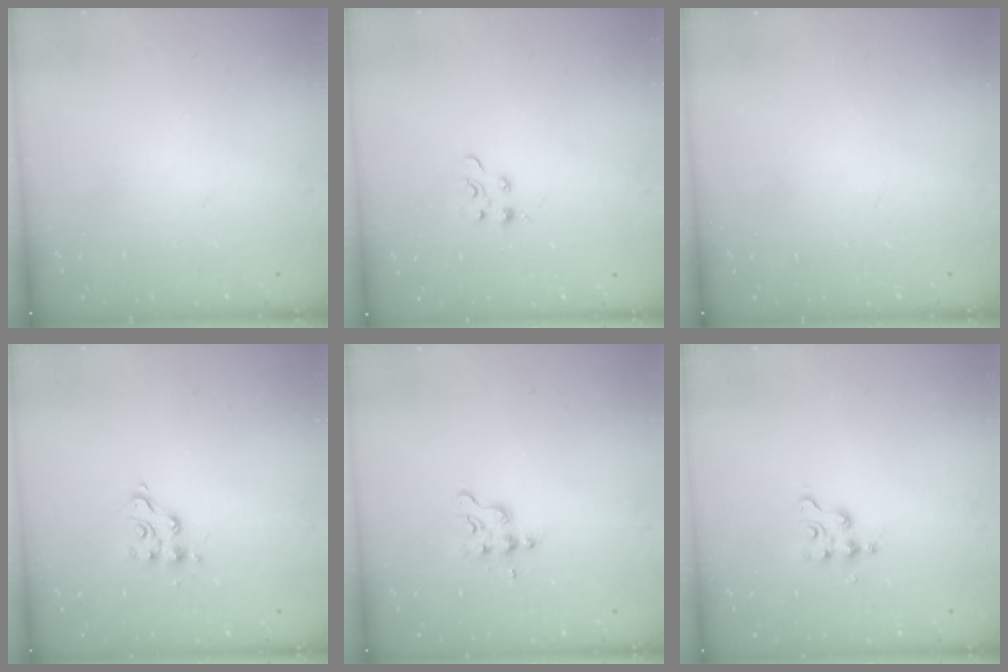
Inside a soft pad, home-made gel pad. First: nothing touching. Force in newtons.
{"total": 2.9, "press": 2.9, "slide": 0.3}
{"total": 0.0}
{"total": 9.1, "press": 9.1, "slide": 0.5}
{"total": 3.1, "press": 3.1, "slide": 0.3}
{"total": 2.3, "press": 2.3, "slide": 0.3}